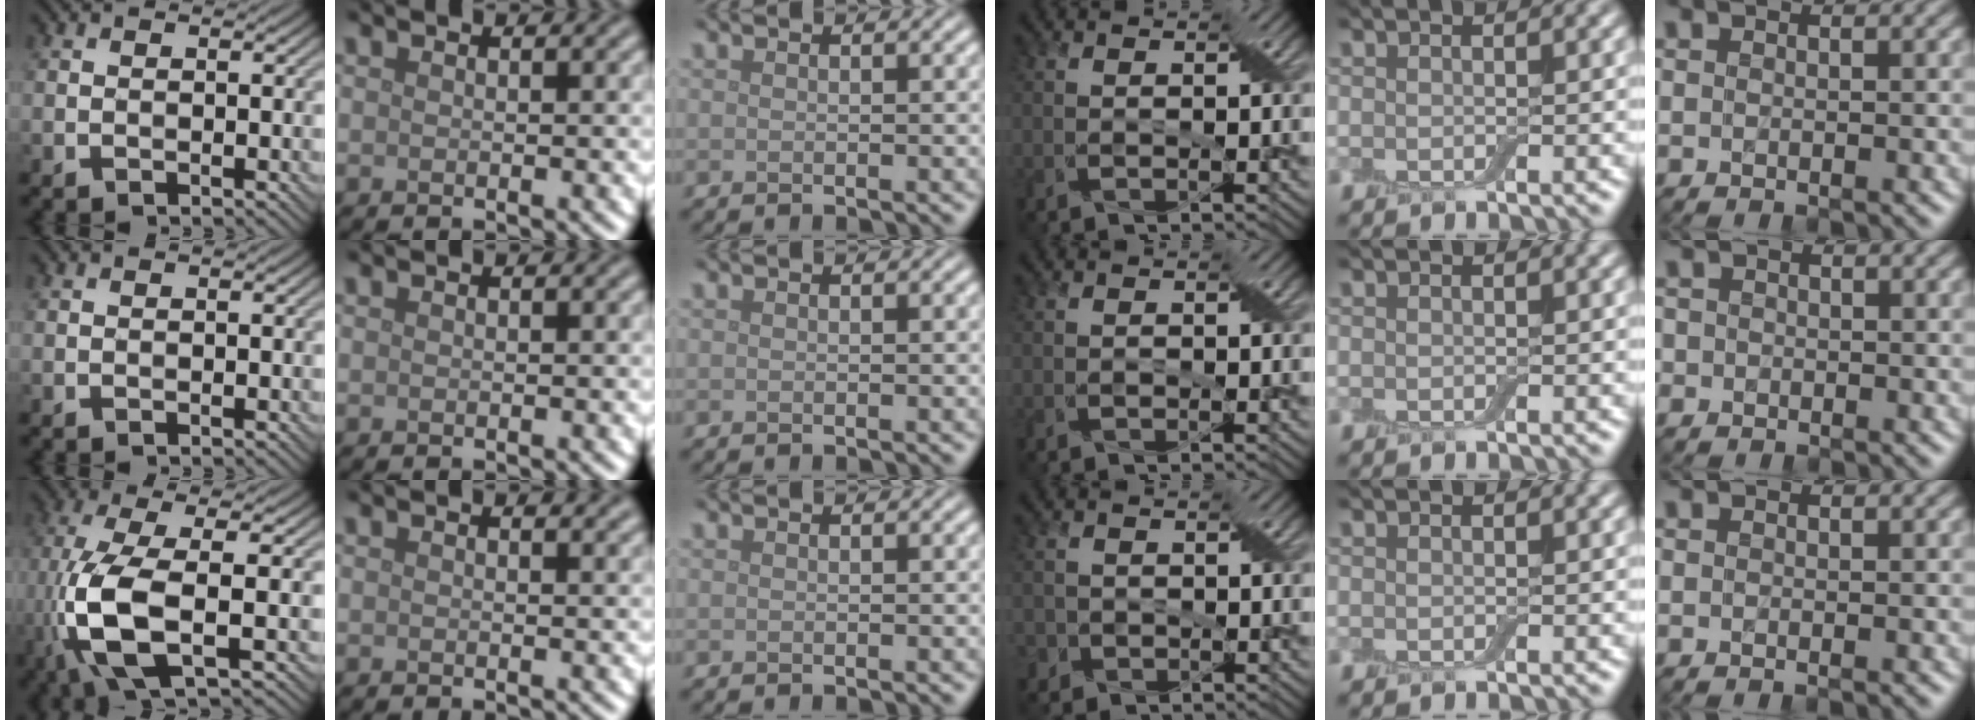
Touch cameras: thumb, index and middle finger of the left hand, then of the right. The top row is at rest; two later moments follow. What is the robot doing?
{"motion": "open", "object": "airpods case & airpods"}